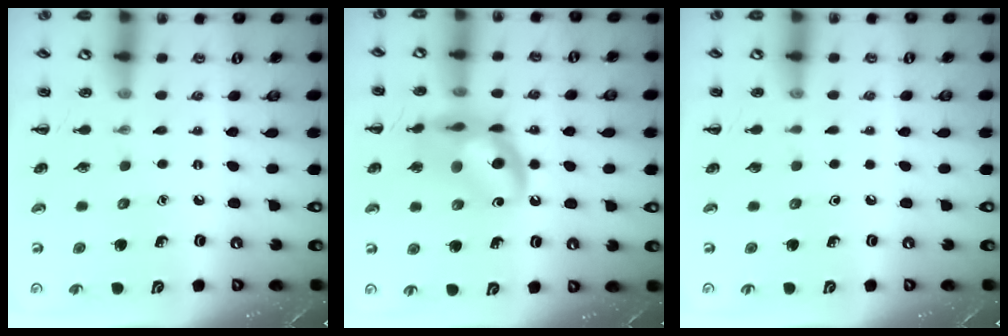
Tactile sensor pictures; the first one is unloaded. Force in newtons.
{"total": 14.1, "press": 13.7, "slide": 3.2}
{"total": 0.0}